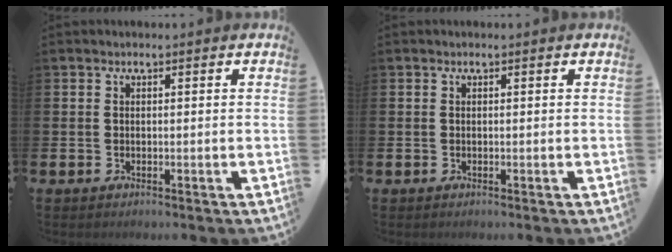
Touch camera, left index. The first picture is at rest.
{"total": 0.0}